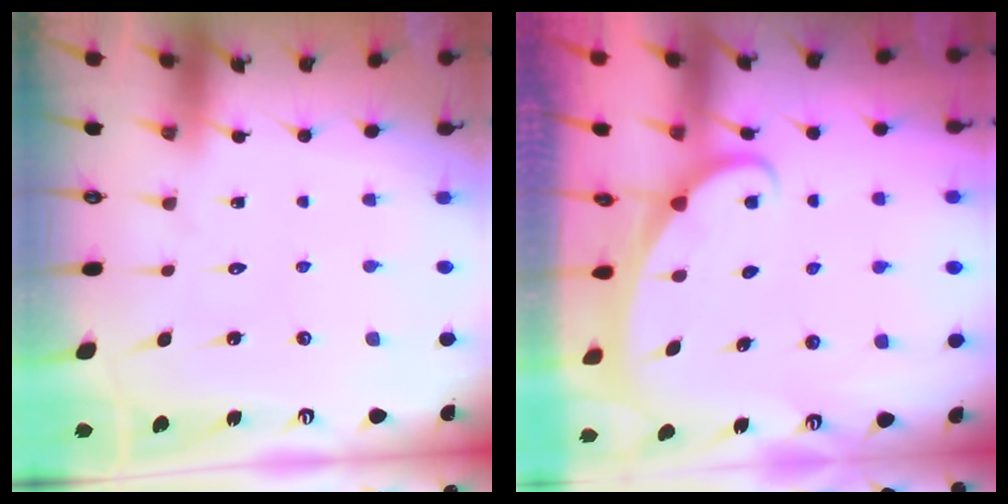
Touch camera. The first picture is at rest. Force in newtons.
{"total": 1.8, "press": 1.8, "slide": 0.1}